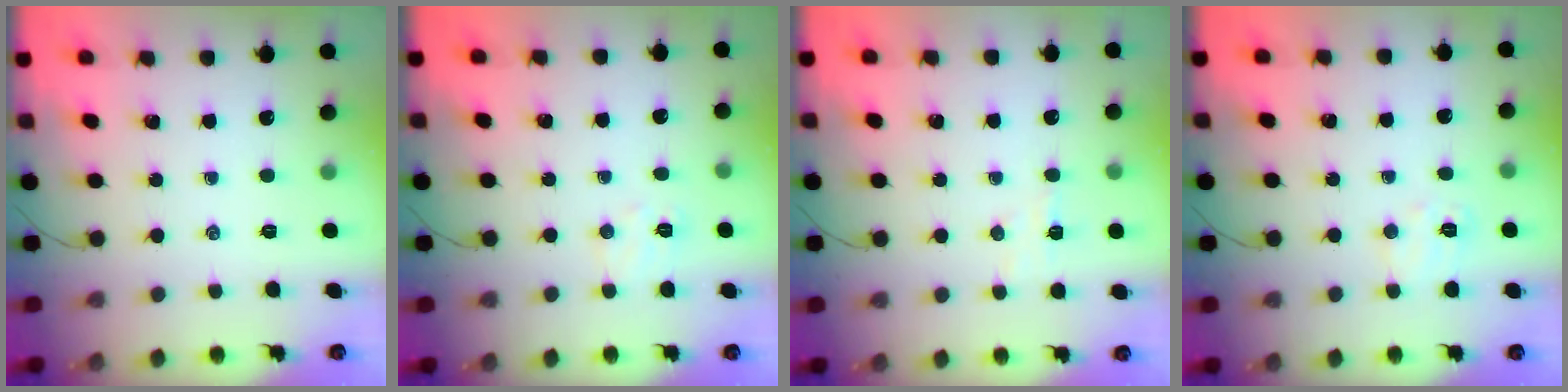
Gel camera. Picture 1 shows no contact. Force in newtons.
{"total": 5.7, "press": 5.6, "slide": 1.0}
{"total": 4.4, "press": 4.3, "slide": 1.2}
{"total": 6.9, "press": 6.8, "slide": 1.0}